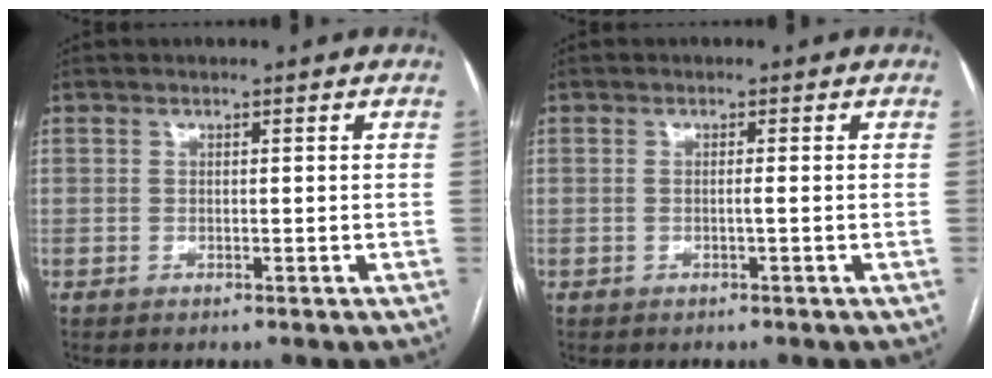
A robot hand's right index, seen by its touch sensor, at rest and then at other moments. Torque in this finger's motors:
{"motor_torque": [-0.23, -0.06, 0.02, -0.01]}